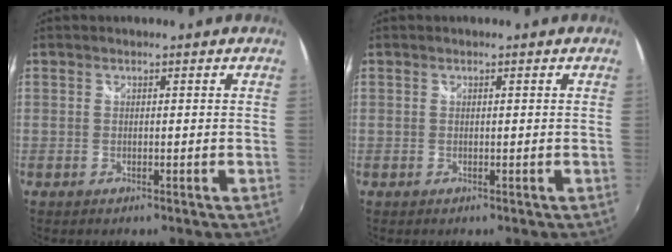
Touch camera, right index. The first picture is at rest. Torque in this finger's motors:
{"motor_torque": [0.09, 0.05, 0.00, 0.00]}